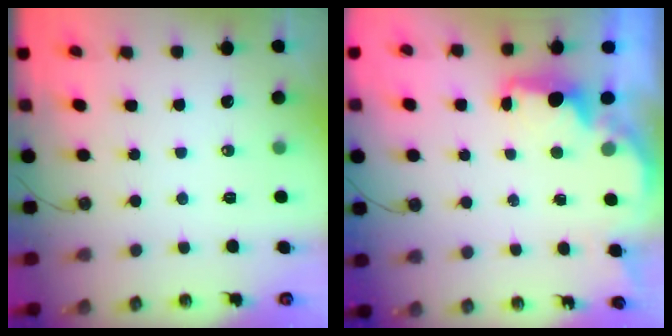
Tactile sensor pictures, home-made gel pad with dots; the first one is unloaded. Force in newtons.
{"total": 2.3, "press": 2.2, "slide": 0.8}